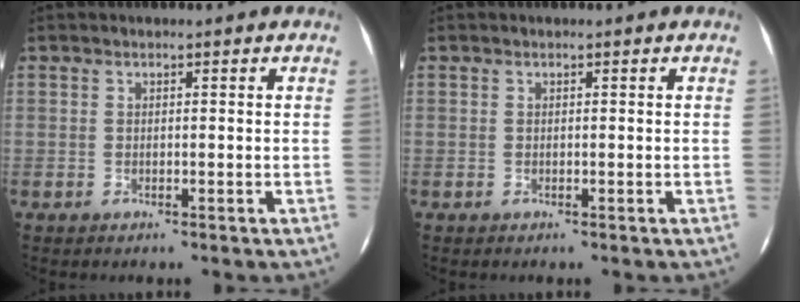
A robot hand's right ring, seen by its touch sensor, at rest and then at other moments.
{"total": 0.0}